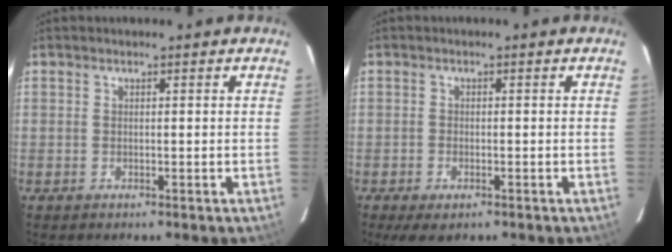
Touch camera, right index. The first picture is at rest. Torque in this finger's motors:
{"motor_torque": [0.41, -0.14, 0.07, 0.01]}